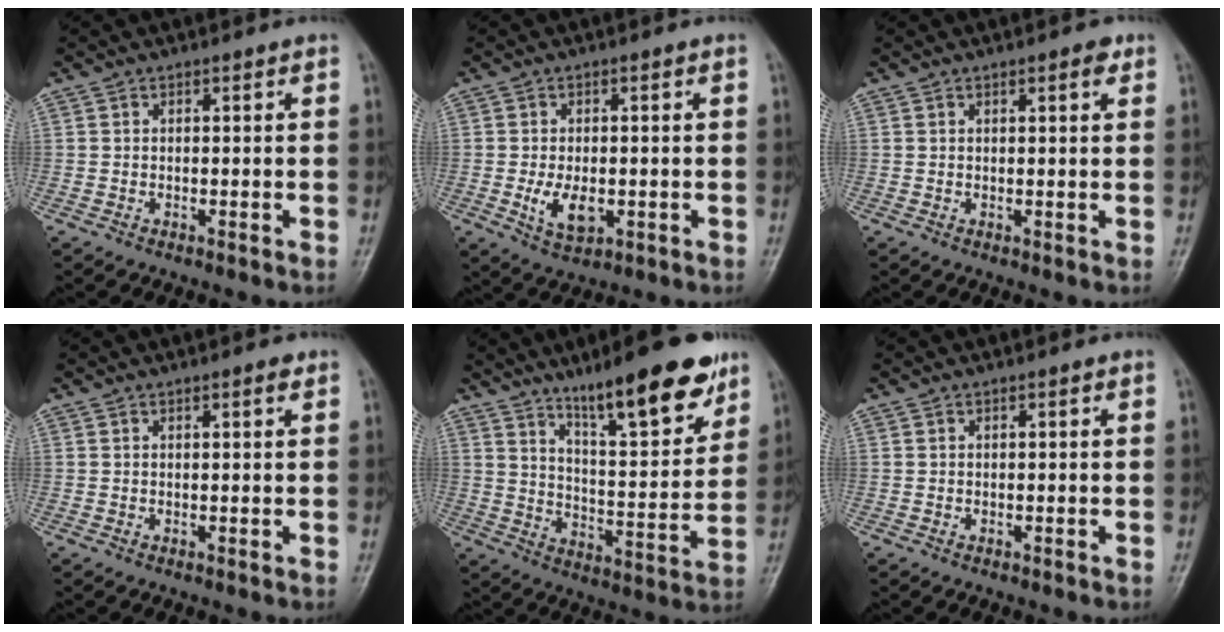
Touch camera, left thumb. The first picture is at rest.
{"total": 5.8, "force": [-1.1, 3.2, 4.7], "torque": [-0.079, -0.008, -0.013]}
{"total": 2.0, "force": [1.1, 0.6, 1.6], "torque": [-0.019, -0.003, 0.013]}
{"total": 1.2, "force": [0.7, 0.3, 1.0], "torque": [-0.014, -0.002, 0.009]}
{"total": 18.3, "force": [12.3, 4.4, 12.8], "torque": [-0.158, -0.068, 0.197]}
{"total": 0.0}